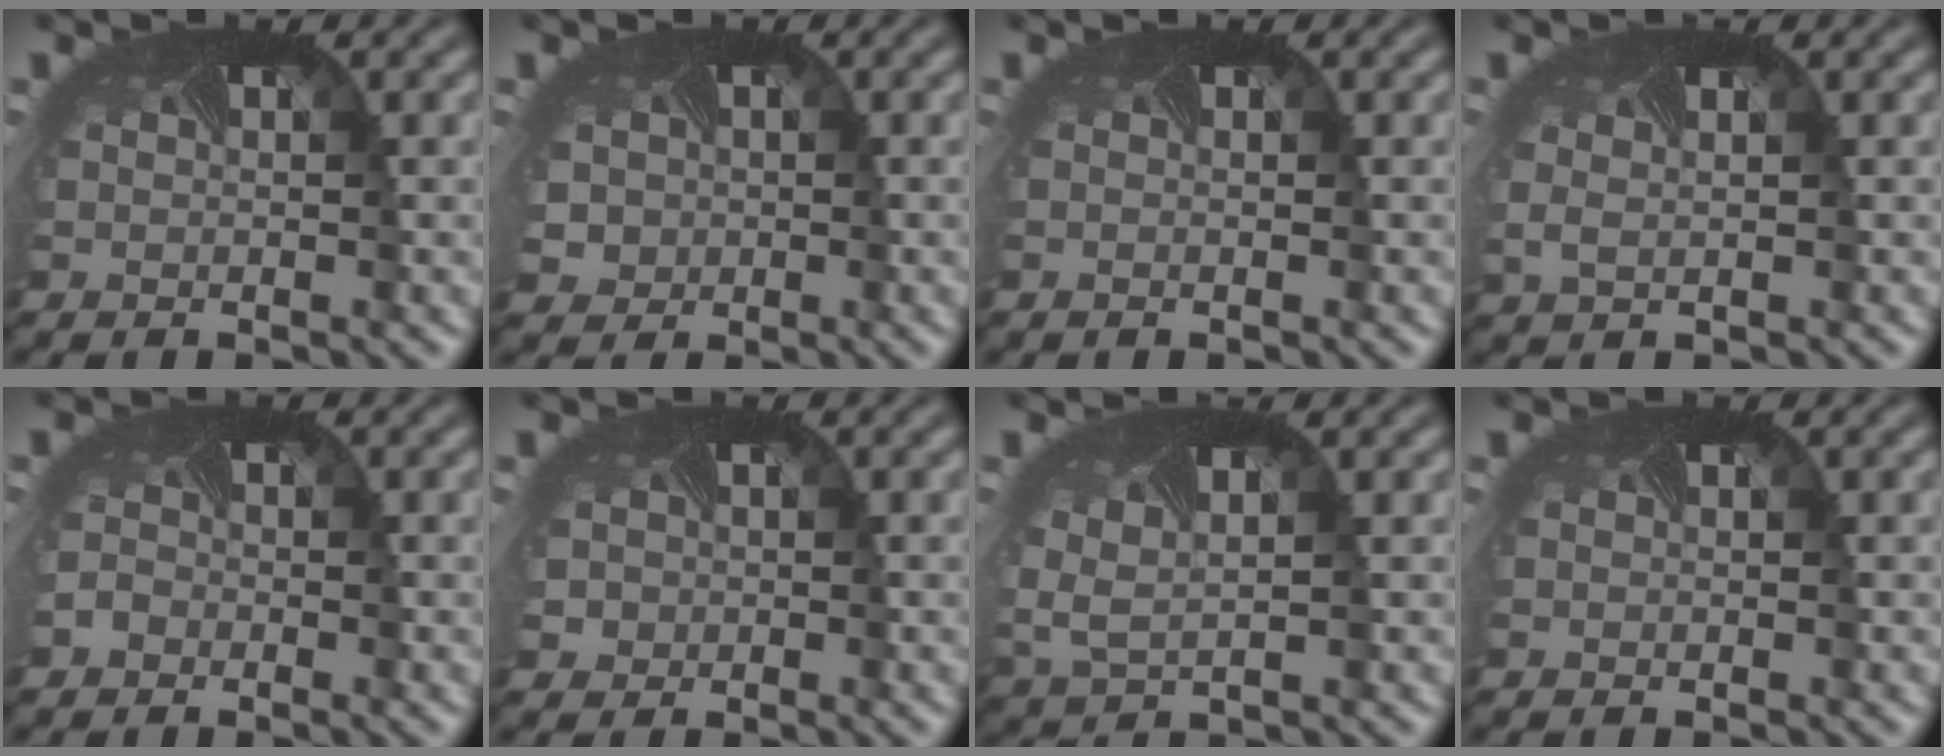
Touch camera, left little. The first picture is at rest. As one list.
[{"total": 3.7, "force": [-0.1, 3.4, 1.5], "torque": [-0.039, 0.001, -0.005]}, {"total": 0.0}, {"total": 1.0, "force": [0.2, 0.6, 0.8], "torque": [-0.026, 0.002, 0.011]}, {"total": 1.3, "force": [-0.6, 1.1, 0.1], "torque": [0.001, -0.003, -0.013]}, {"total": 2.7, "force": [0.2, 2.5, 0.9], "torque": [-0.028, 0.003, -0.001]}, {"total": 2.7, "force": [0.5, 1.5, 2.1], "torque": [-0.064, -0.009, 0.017]}, {"total": 0.0}]